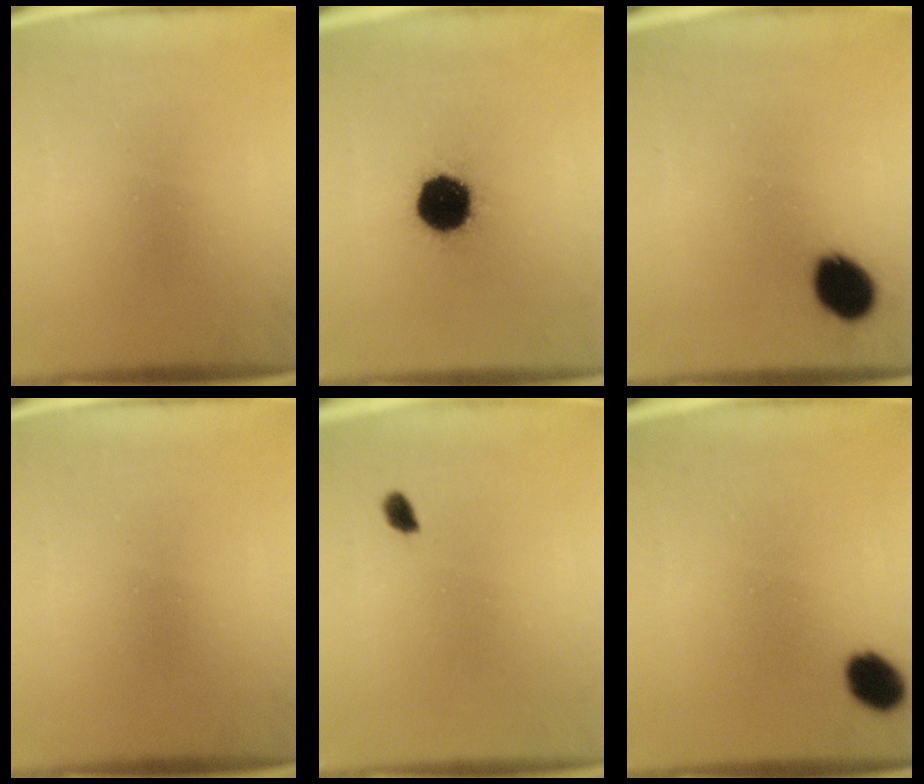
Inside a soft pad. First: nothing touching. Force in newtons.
{"total": 15.1}
{"total": 9.8}
{"total": 0.0}
{"total": 1.5}
{"total": 6.4}